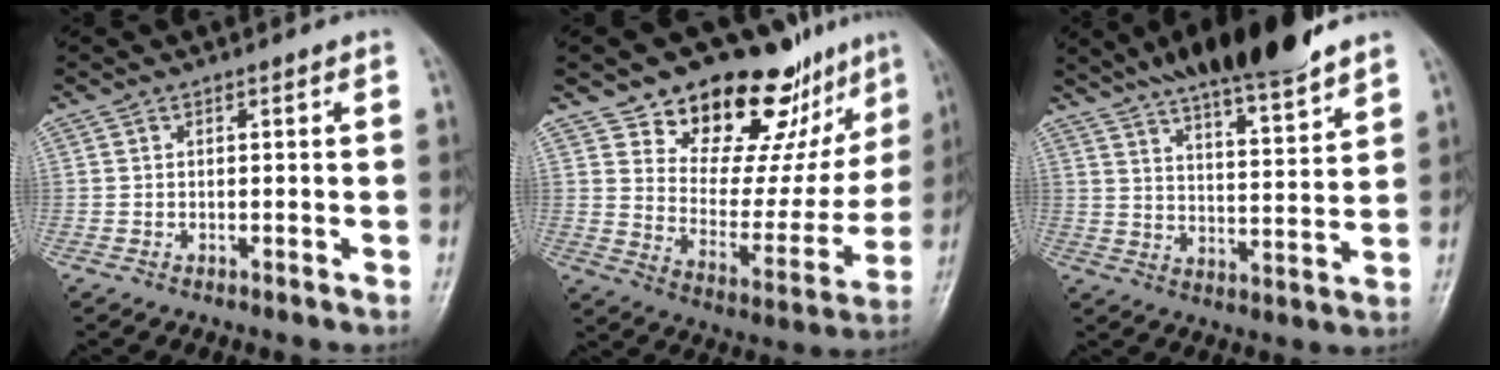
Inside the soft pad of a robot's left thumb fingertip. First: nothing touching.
{"total": 21.8, "force": [15.9, 10.5, 10.5], "torque": [-0.087, -0.098, 0.235]}
{"total": 16.4, "force": [13.0, 3.0, 9.5], "torque": [-0.127, -0.058, 0.211]}